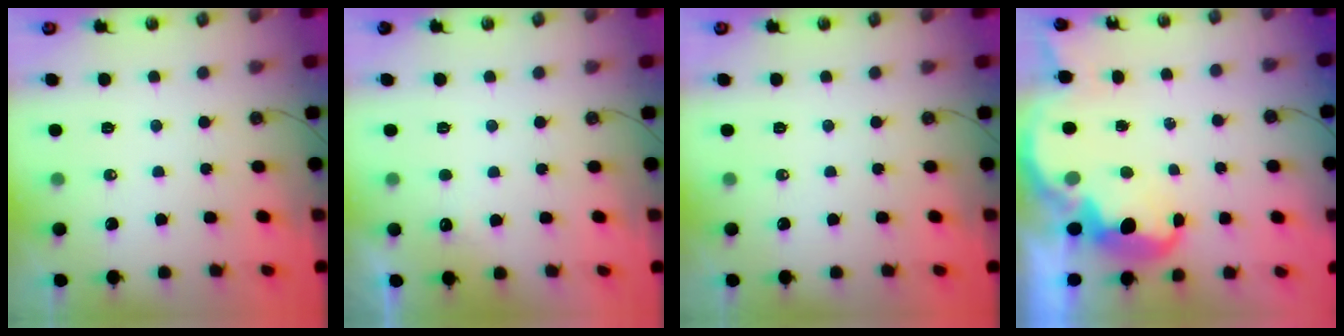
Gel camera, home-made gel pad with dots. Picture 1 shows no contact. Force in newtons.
{"total": 4.3, "press": 4.2, "slide": 1.1}
{"total": 0.0}
{"total": 5.3, "press": 5.3, "slide": 0.7}